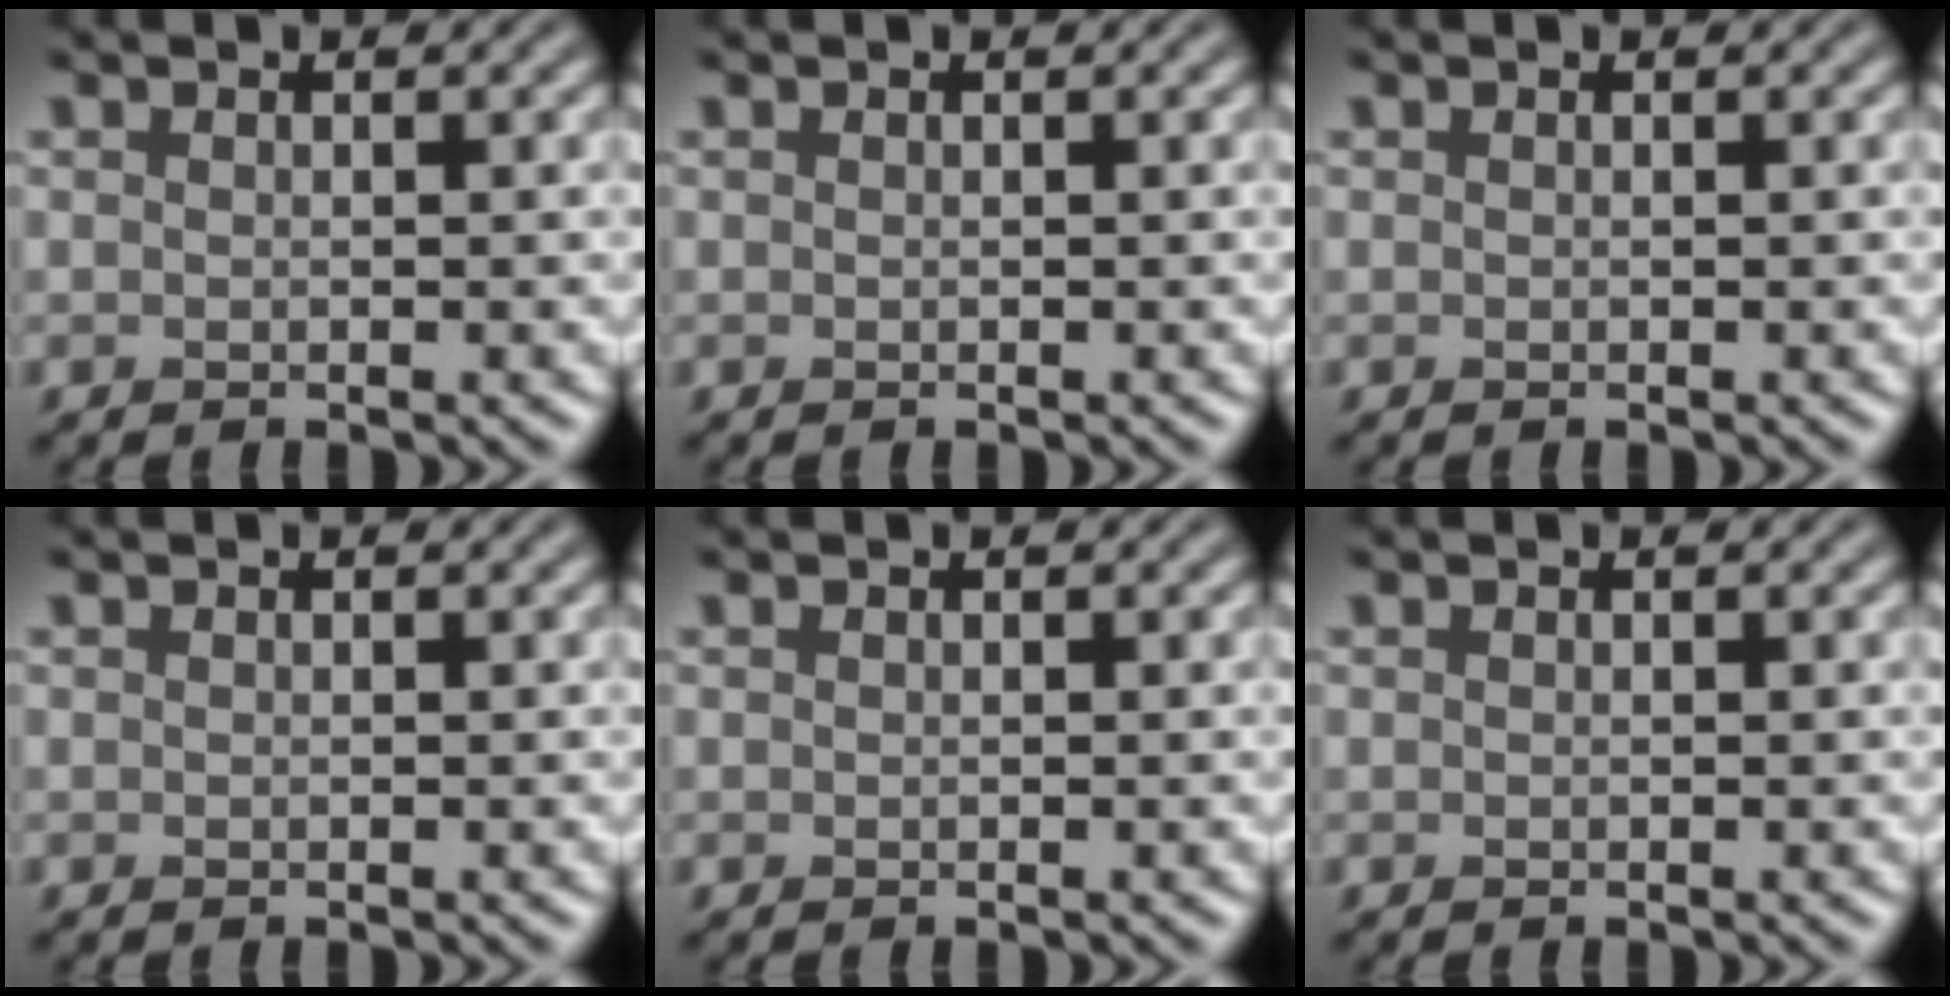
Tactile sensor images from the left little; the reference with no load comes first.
{"total": 0.0}
{"total": 0.0}
{"total": 0.0}
{"total": 0.0}
{"total": 0.0}